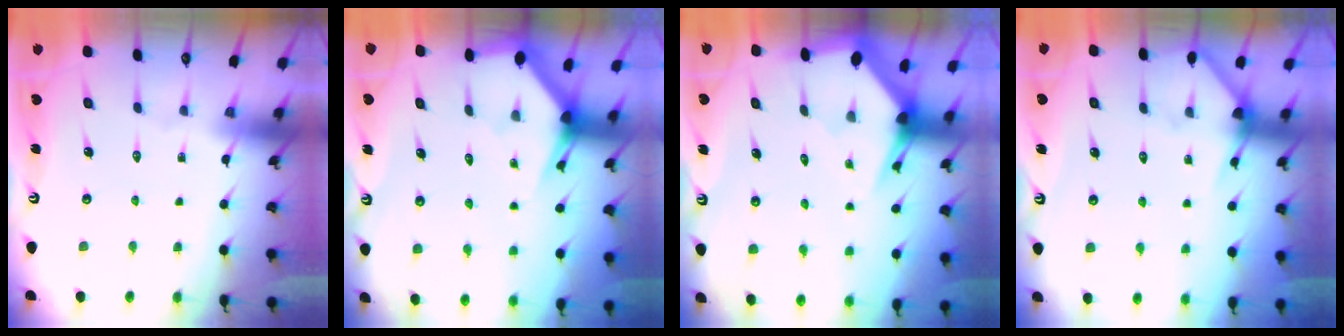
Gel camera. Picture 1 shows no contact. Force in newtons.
{"total": 2.7, "press": 2.7, "slide": 0.1}
{"total": 3.6, "press": 3.6, "slide": 0.2}
{"total": 5.7, "press": 5.7, "slide": 0.5}